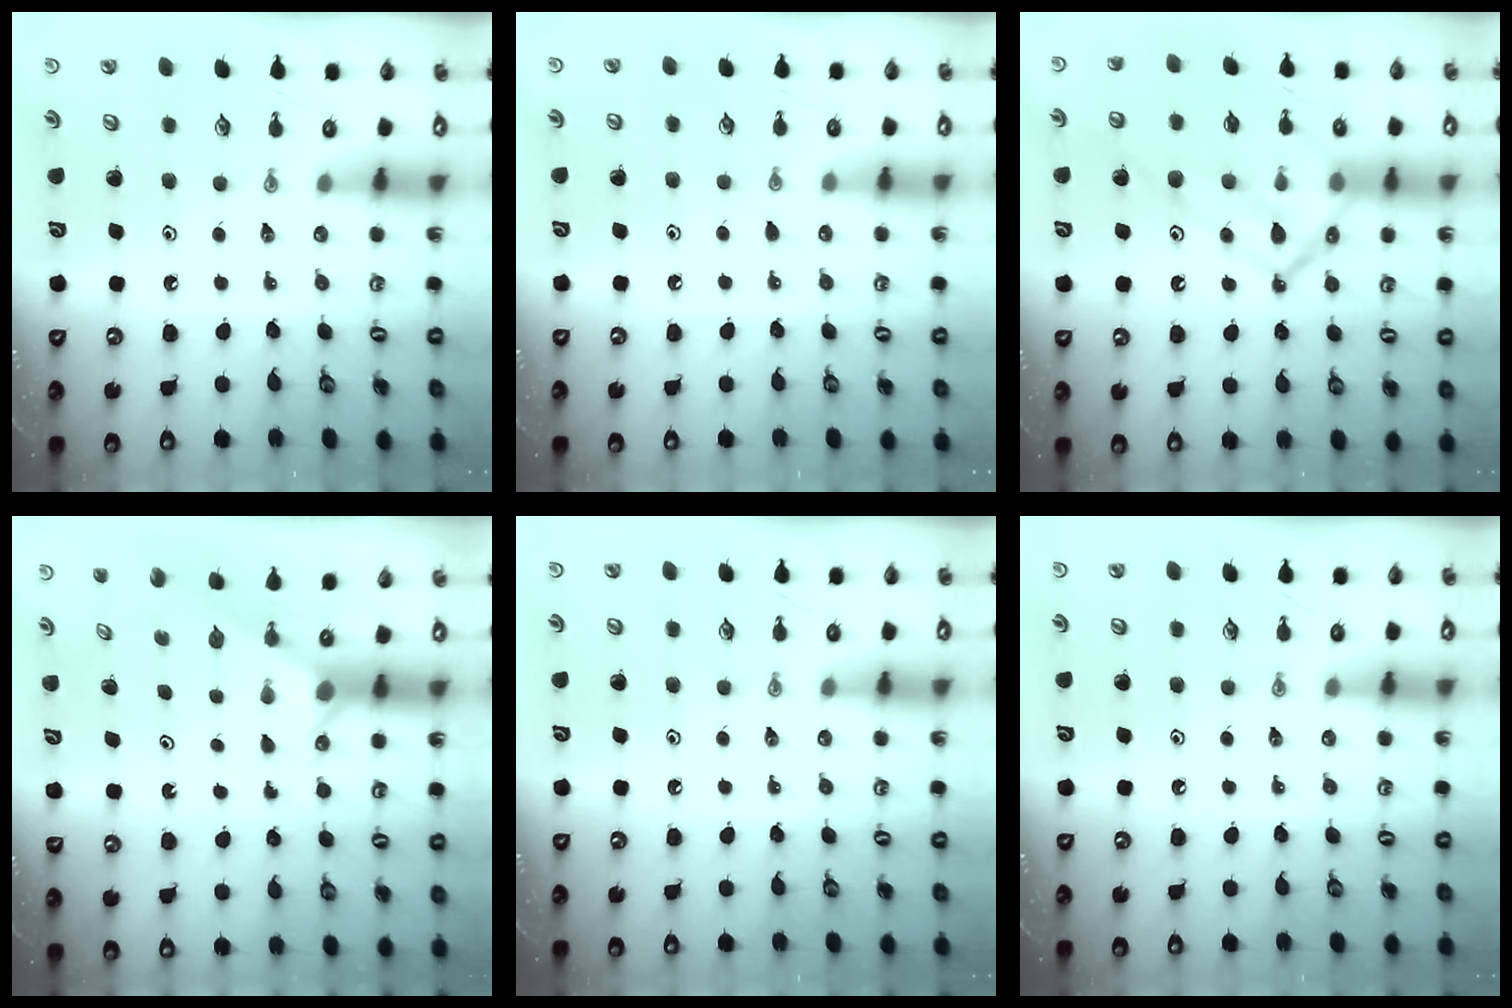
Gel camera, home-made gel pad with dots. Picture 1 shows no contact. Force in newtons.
{"total": 4.3, "press": 4.2, "slide": 0.5}
{"total": 18.0, "press": 17.9, "slide": 1.9}
{"total": 1.9, "press": 1.9, "slide": 0.3}
{"total": 0.0}
{"total": 0.0}